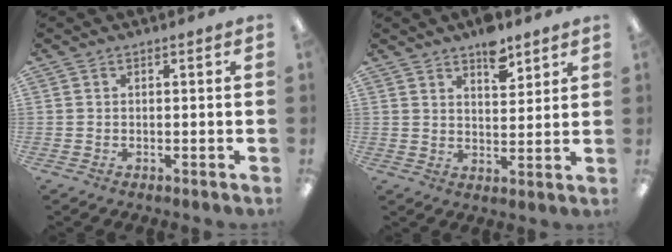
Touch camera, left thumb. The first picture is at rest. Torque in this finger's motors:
{"motor_torque": [1.02, 0.22, 0.58, -0.65, 0.02]}